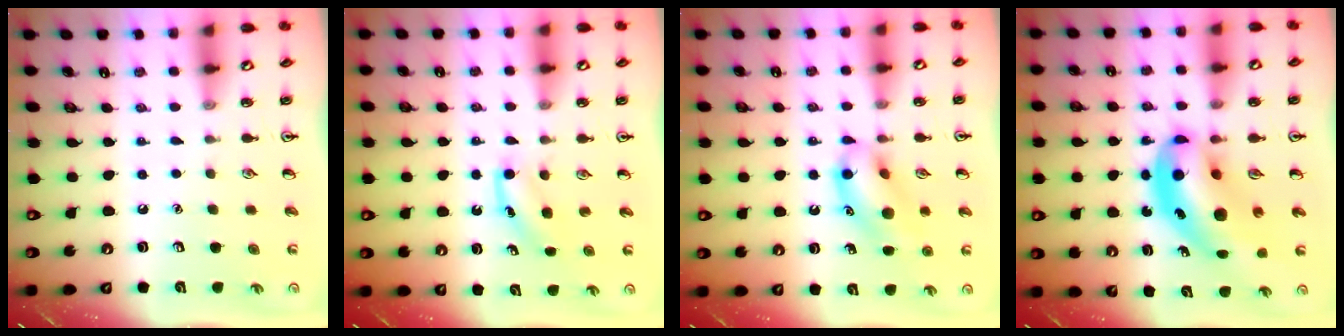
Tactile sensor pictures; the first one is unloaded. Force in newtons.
{"total": 3.8, "press": 3.5, "slide": 1.3}
{"total": 13.4, "press": 13.1, "slide": 2.8}
{"total": 14.7, "press": 14.0, "slide": 4.5}